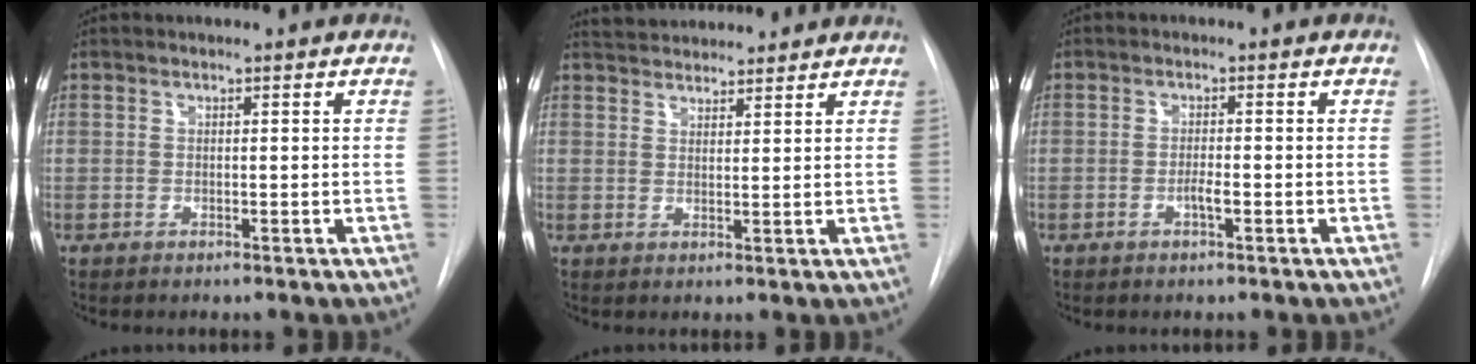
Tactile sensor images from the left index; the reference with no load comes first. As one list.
[{"total": 8.4, "force": [8.0, 1.8, 2.0], "torque": [-0.032, 0.027, 0.116]}, {"total": 1.7, "force": [-0.9, 0.1, 1.4], "torque": [-0.026, -0.004, -0.017]}]